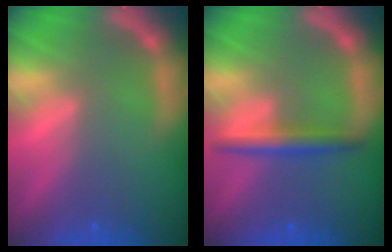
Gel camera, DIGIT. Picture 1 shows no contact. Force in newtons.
{"total": 3.0}